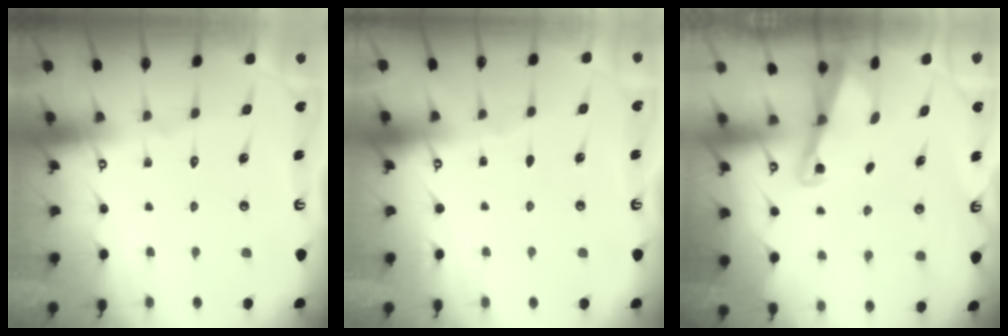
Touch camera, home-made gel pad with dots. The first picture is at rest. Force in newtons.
{"total": 2.5, "press": 2.5, "slide": 0.3}
{"total": 2.1, "press": 2.1, "slide": 0.4}